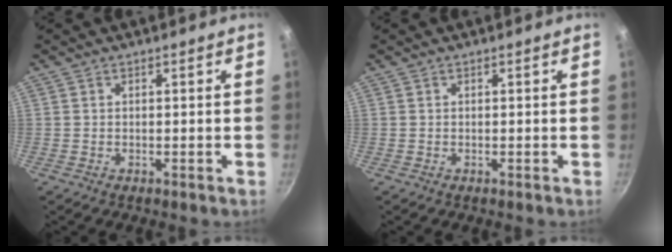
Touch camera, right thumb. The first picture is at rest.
{"total": 0.0}